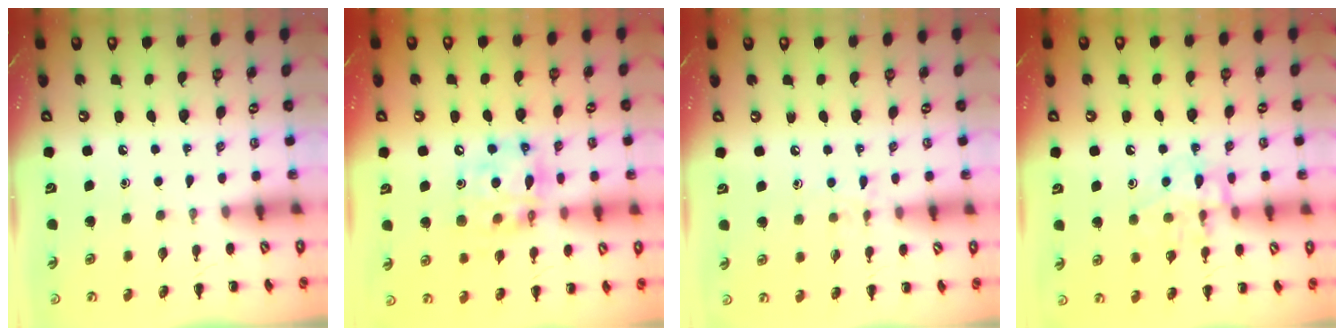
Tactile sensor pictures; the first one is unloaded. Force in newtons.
{"total": 12.9, "press": 12.4, "slide": 3.5}
{"total": 7.0, "press": 6.8, "slide": 1.9}
{"total": 13.1, "press": 13.1, "slide": 1.1}